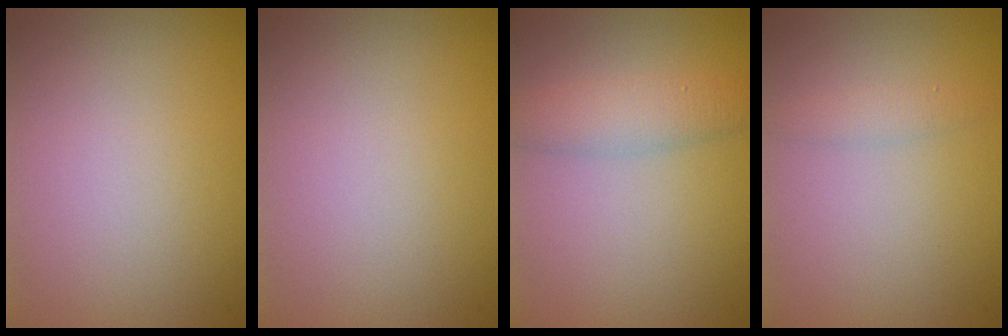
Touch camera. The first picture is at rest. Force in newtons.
{"total": 0.0}
{"total": 3.0, "press": 3.0, "slide": 0.0}
{"total": 1.3, "press": 1.3, "slide": 0.0}